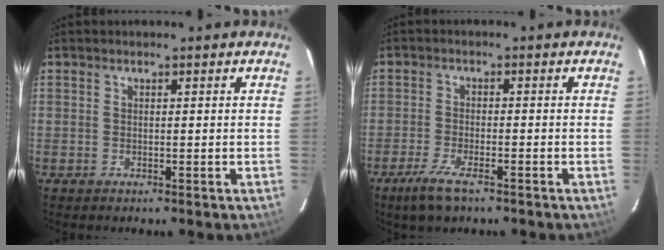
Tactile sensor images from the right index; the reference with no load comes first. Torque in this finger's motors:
{"motor_torque": [0.59, -0.88, 0.26, 0.03]}